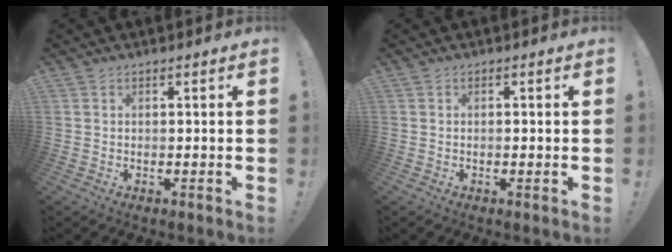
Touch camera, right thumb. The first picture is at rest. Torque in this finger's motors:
{"motor_torque": [0.06, -0.17, 0.06, 0.07, -0.11]}